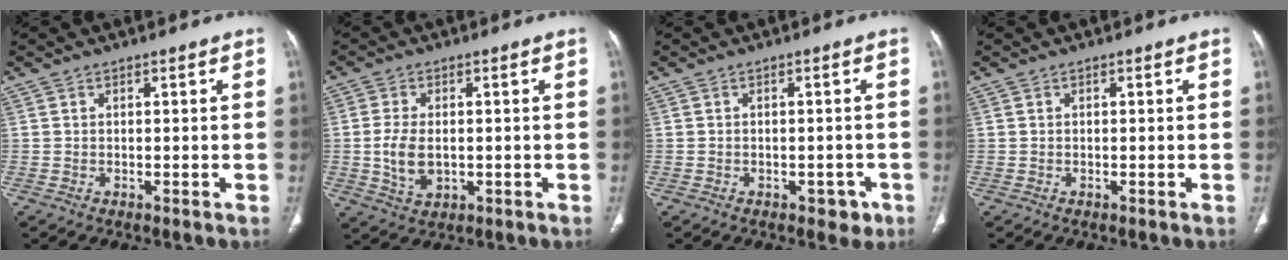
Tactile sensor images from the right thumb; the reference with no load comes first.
{"total": 6.6, "force": [-0.4, 4.1, 5.2], "torque": [-0.102, -0.006, -0.002]}
{"total": 3.0, "force": [-1.5, 2.0, 1.6], "torque": [-0.005, 0.007, -0.015]}
{"total": 0.0}